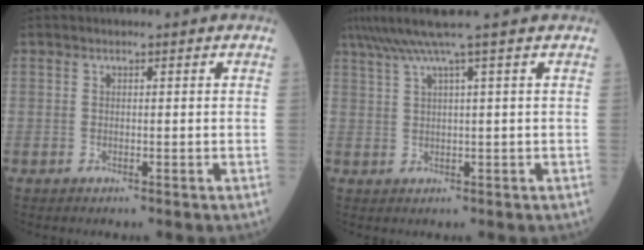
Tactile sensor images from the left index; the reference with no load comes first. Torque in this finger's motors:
{"motor_torque": [0.54, -0.58, 0.13, 0.06]}